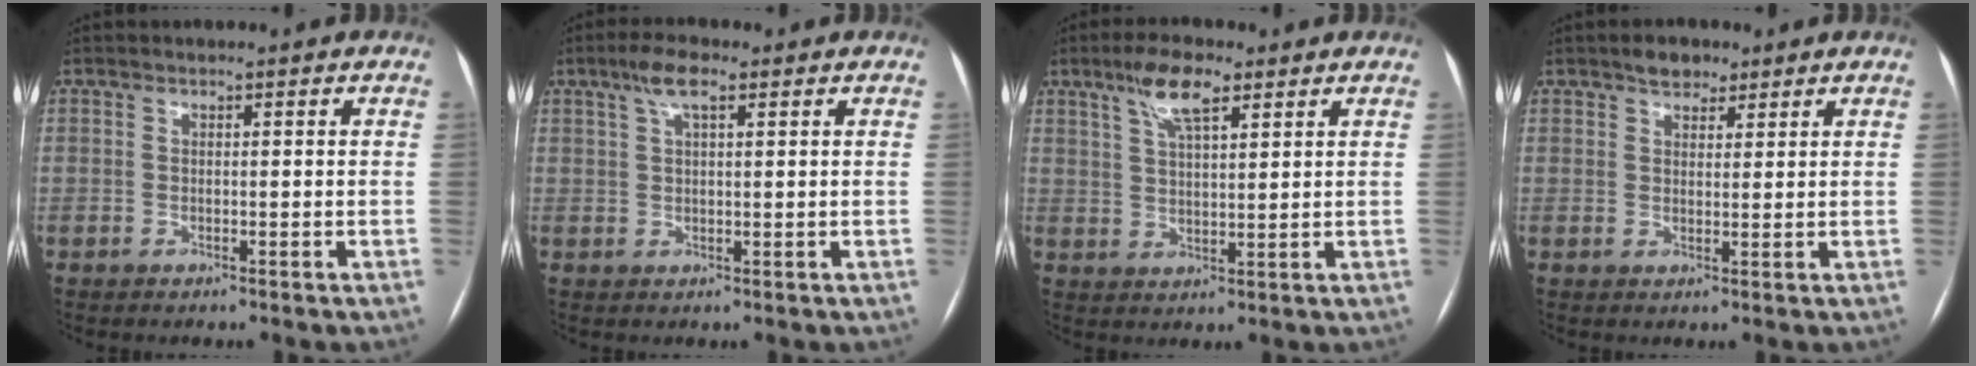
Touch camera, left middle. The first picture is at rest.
{"total": 4.3, "force": [2.4, 1.0, 3.4], "torque": [-0.071, 0.015, 0.045]}
{"total": 6.8, "force": [4.1, 1.8, 5.1], "torque": [-0.102, 0.012, 0.076]}
{"total": 3.3, "force": [2.4, 1.9, 1.3], "torque": [-0.021, 0.008, 0.039]}